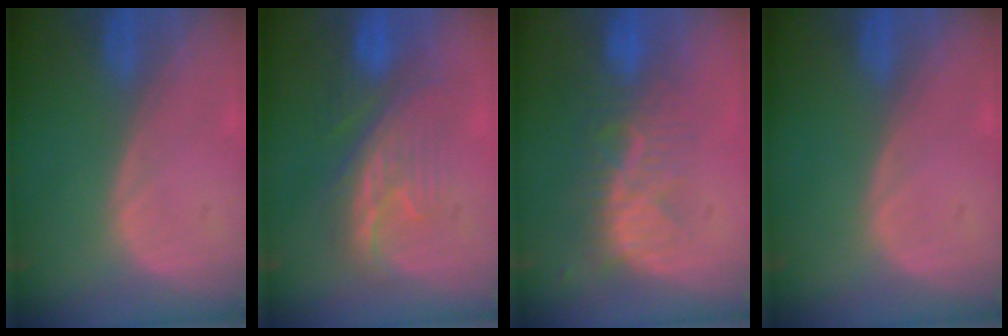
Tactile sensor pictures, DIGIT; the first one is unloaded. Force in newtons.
{"total": 8.4, "press": 8.1, "slide": 1.9}
{"total": 8.1, "press": 7.4, "slide": 3.5}
{"total": 0.0}